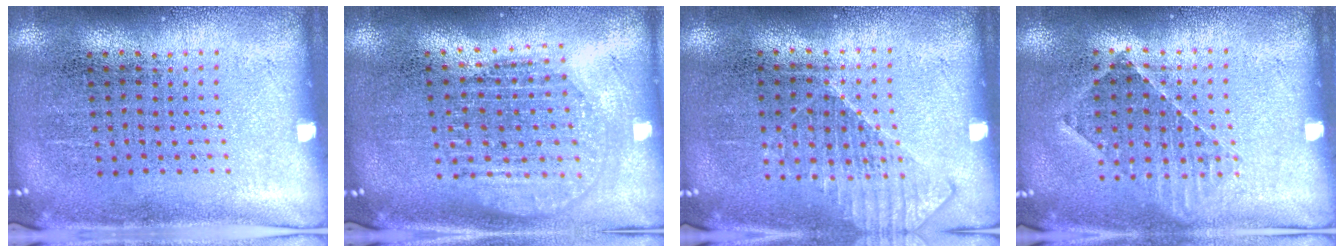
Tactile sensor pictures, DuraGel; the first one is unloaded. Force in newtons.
{"total": 1.9, "press": 1.5, "slide": 1.0}
{"total": 1.3, "press": 1.2, "slide": 0.4}
{"total": 1.0, "press": 1.0, "slide": 0.3}